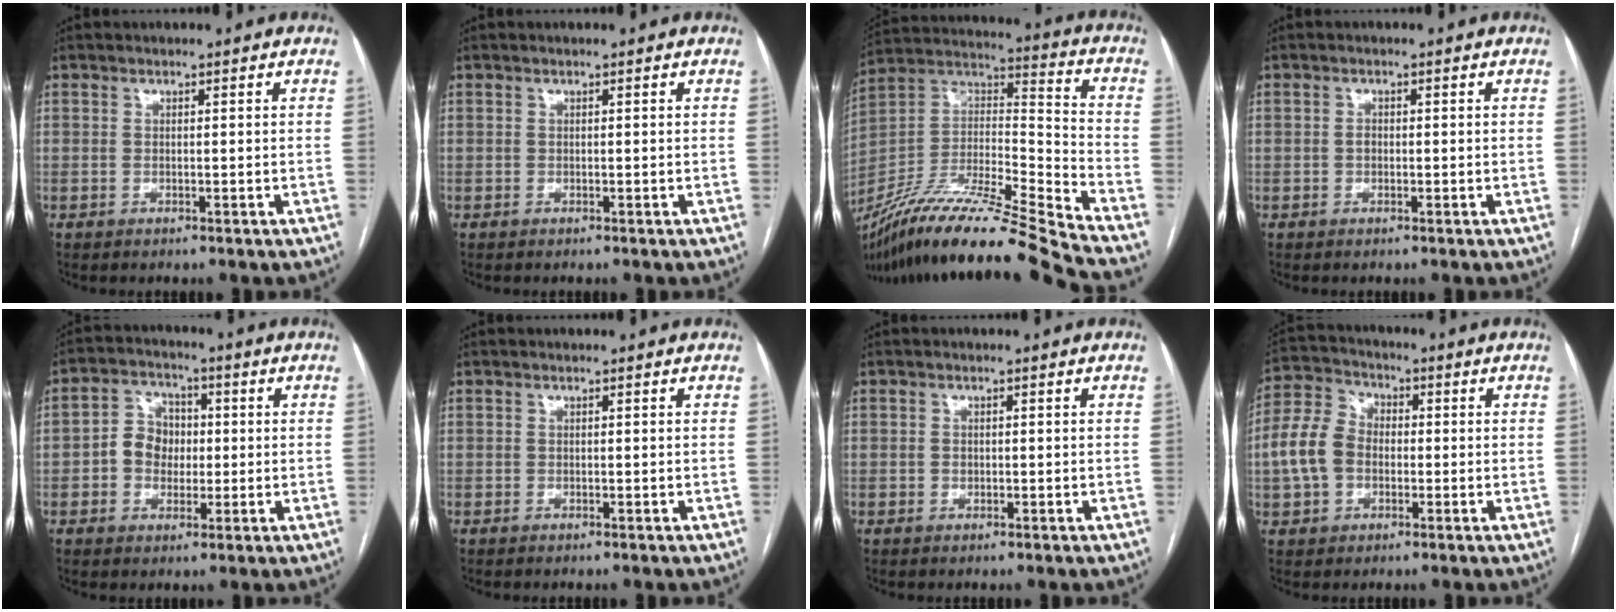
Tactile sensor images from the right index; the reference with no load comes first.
{"total": 0.0}
{"total": 24.5, "force": [-20.8, -1.5, 12.9], "torque": [-0.252, -0.013, -0.378]}
{"total": 0.8, "force": [-0.1, 0.6, 0.5], "torque": [-0.010, 0.003, -0.004]}
{"total": 6.5, "force": [-0.4, 5.5, 3.4], "torque": [-0.068, 0.028, -0.007]}
{"total": 0.0}
{"total": 0.8, "force": [-0.1, 0.7, 0.4], "torque": [-0.005, 0.002, -0.001]}
{"total": 8.6, "force": [-1.1, 6.5, 5.5], "torque": [-0.145, 0.030, -0.024]}